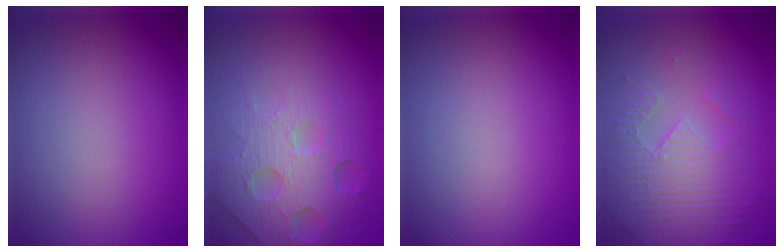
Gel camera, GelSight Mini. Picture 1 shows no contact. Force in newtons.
{"total": 7.9, "press": 5.3, "slide": 5.8}
{"total": 0.0}
{"total": 3.8, "press": 3.7, "slide": 1.0}